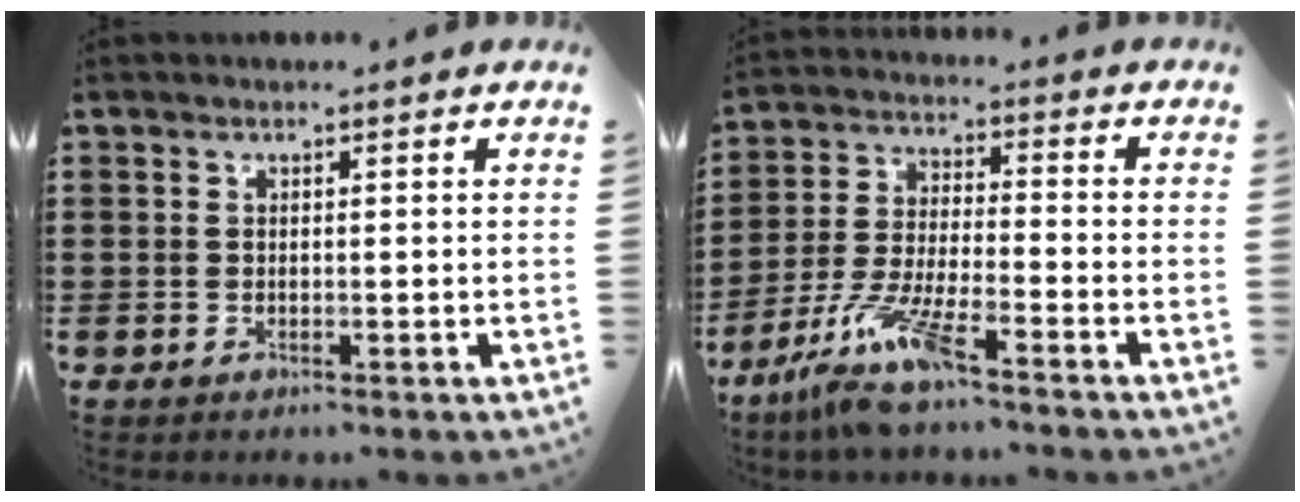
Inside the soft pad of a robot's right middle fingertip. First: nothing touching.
{"total": 9.4, "force": [-7.4, 0.5, 5.9], "torque": [-0.127, -0.007, -0.146]}